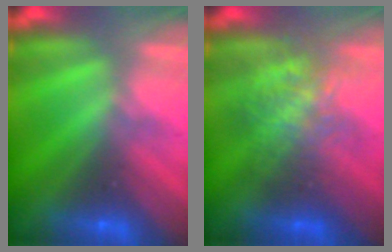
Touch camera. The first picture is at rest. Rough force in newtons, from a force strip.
{"total": 2.3}